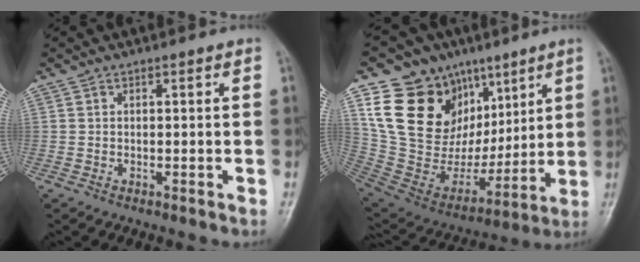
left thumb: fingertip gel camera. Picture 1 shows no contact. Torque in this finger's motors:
{"motor_torque": [1.90, 2.16, 1.46, -1.31, 0.21]}